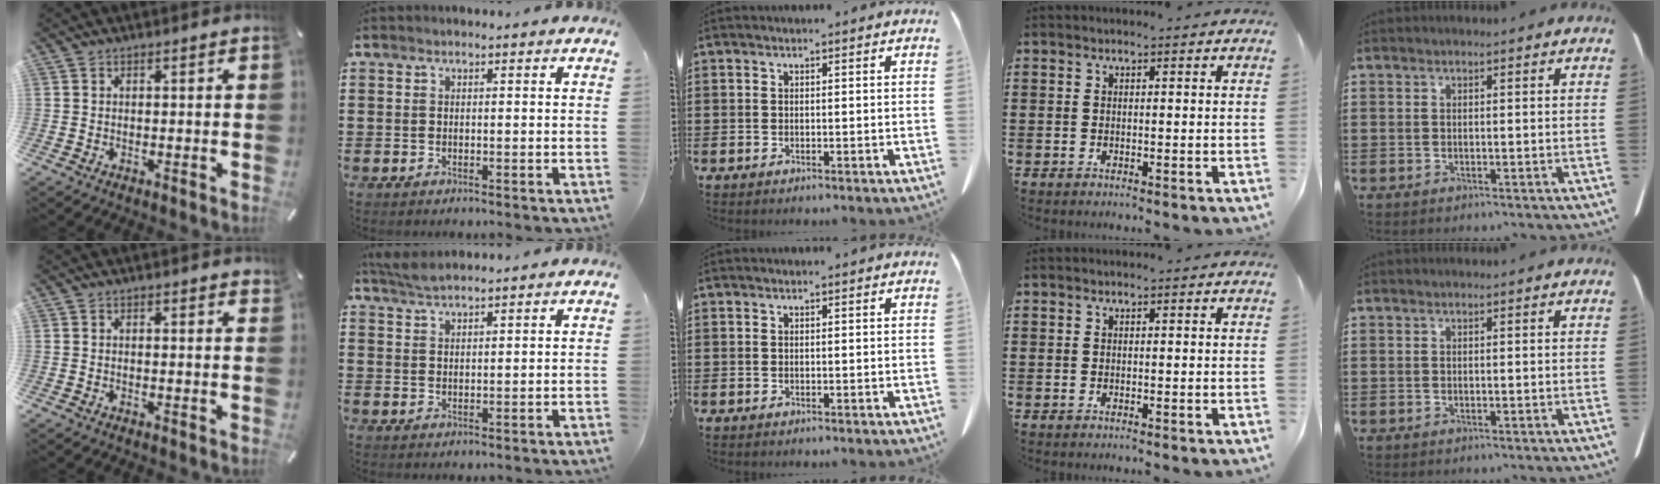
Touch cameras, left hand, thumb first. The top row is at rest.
{"thumb": {"total": 0.5, "force": [0.4, 0.2, 0.2], "torque": [0.003, -0.002, 0.005]}, "index": {"total": 2.9, "force": [2.8, 0.2, 0.9], "torque": [-0.026, 0.000, 0.054]}}